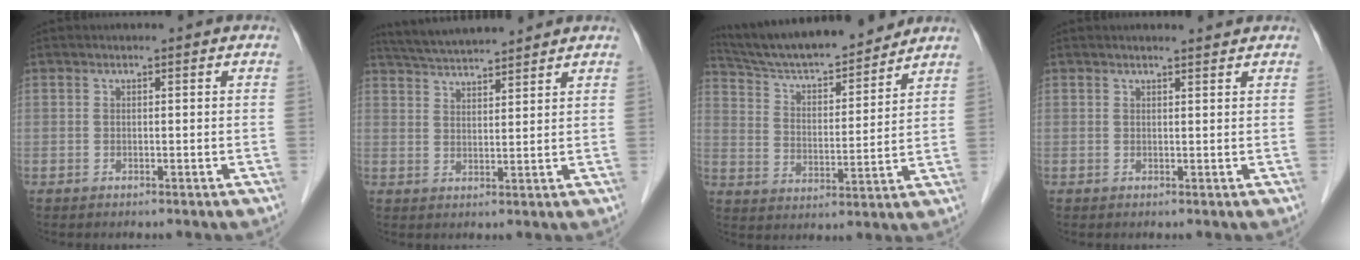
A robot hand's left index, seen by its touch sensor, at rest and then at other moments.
{"total": 8.7, "force": [8.1, 0.3, 3.0], "torque": [-0.061, 0.023, 0.135]}
{"total": 16.5, "force": [15.1, 2.0, 6.3], "torque": [-0.111, 0.003, 0.249]}
{"total": 1.5, "force": [1.5, -0.1, 0.2], "torque": [-0.007, -0.002, 0.019]}